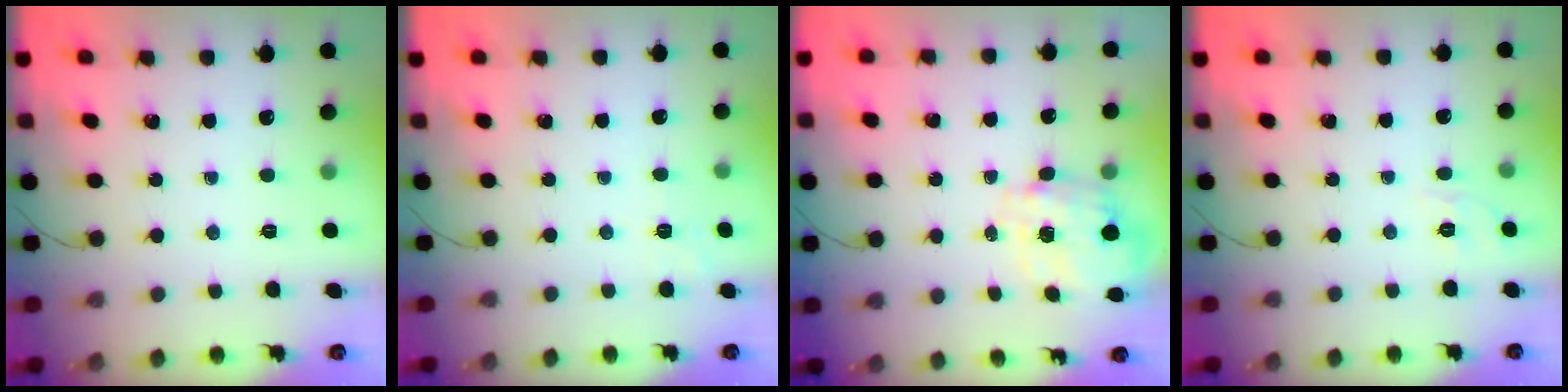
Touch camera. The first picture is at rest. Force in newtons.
{"total": 2.3, "press": 1.5, "slide": 1.7}
{"total": 2.8, "press": 2.6, "slide": 1.1}
{"total": 4.0, "press": 3.5, "slide": 1.9}